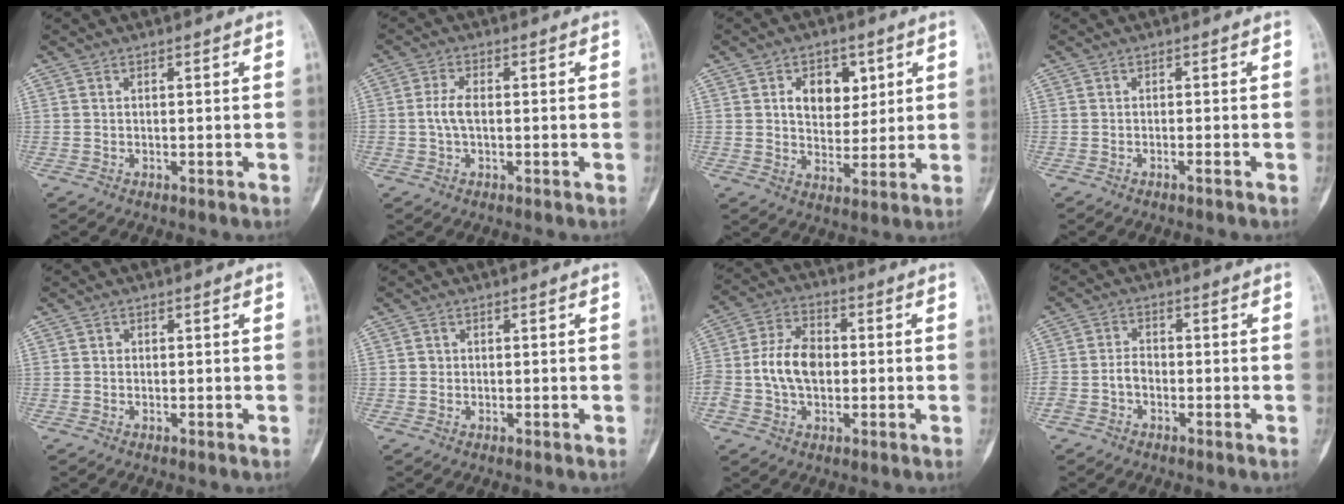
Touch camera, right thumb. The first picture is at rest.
{"total": 3.6, "force": [-0.2, 1.8, 3.1], "torque": [-0.069, 0.007, -0.006]}
{"total": 8.7, "force": [2.9, 6.1, 5.5], "torque": [-0.044, -0.013, 0.048]}
{"total": 0.8, "force": [-0.6, -0.1, 0.6], "torque": [-0.013, 0.003, -0.009]}
{"total": 0.5, "force": [0.0, 0.5, 0.1], "torque": [0.002, 0.002, -0.001]}
{"total": 0.8, "force": [0.0, 0.8, 0.1], "torque": [0.004, 0.003, 0.001]}
{"total": 9.9, "force": [-0.7, 6.7, 7.2], "torque": [-0.127, 0.026, -0.019]}
{"total": 3.3, "force": [-1.3, 2.3, 2.0], "torque": [-0.038, 0.013, -0.027]}